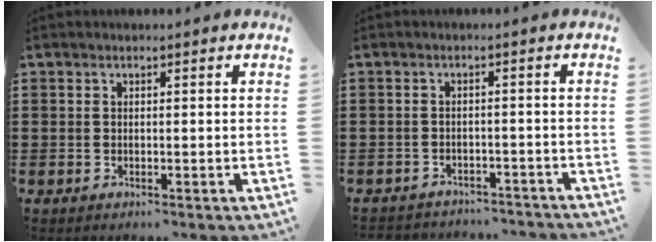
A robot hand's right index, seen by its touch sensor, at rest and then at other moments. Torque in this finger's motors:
{"motor_torque": [-2.00, 0.14, -1.05, -0.21]}